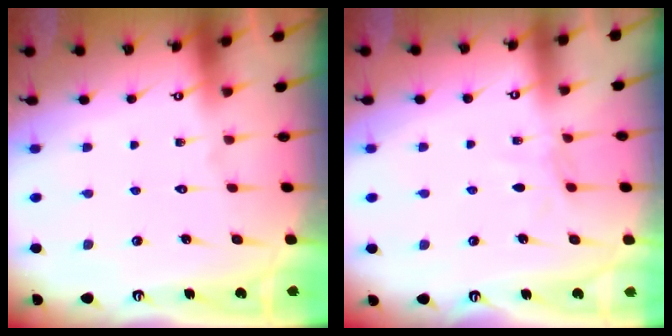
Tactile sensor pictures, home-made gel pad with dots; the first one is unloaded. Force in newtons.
{"total": 4.4, "press": 4.3, "slide": 0.5}